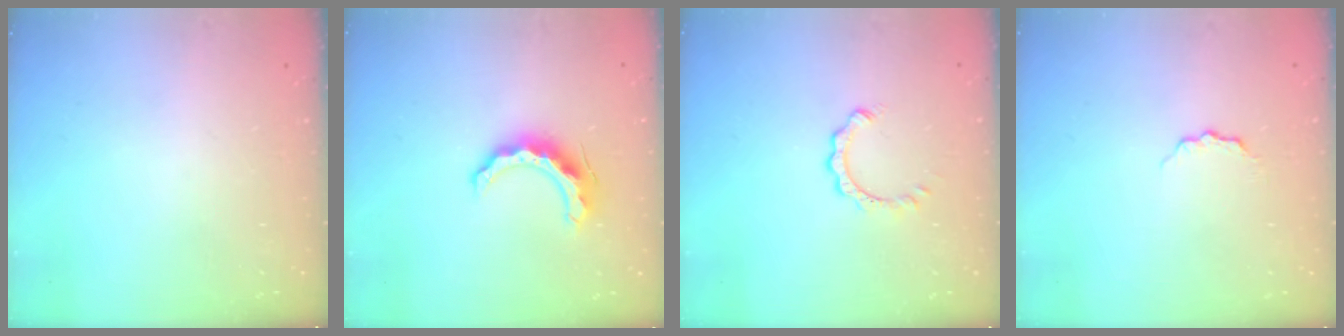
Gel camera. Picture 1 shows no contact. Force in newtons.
{"total": 10.8, "press": 10.7, "slide": 0.9}
{"total": 3.8, "press": 3.8, "slide": 0.2}
{"total": 4.0, "press": 3.9, "slide": 0.4}